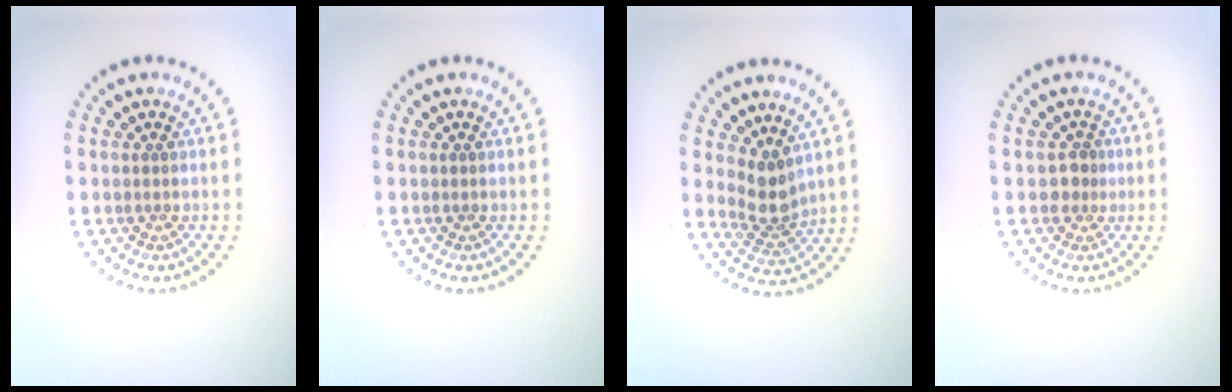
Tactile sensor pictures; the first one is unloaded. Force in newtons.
{"total": 0.0}
{"total": 2.6, "press": 2.0, "slide": 1.8}
{"total": 1.6, "press": 1.3, "slide": 1.1}